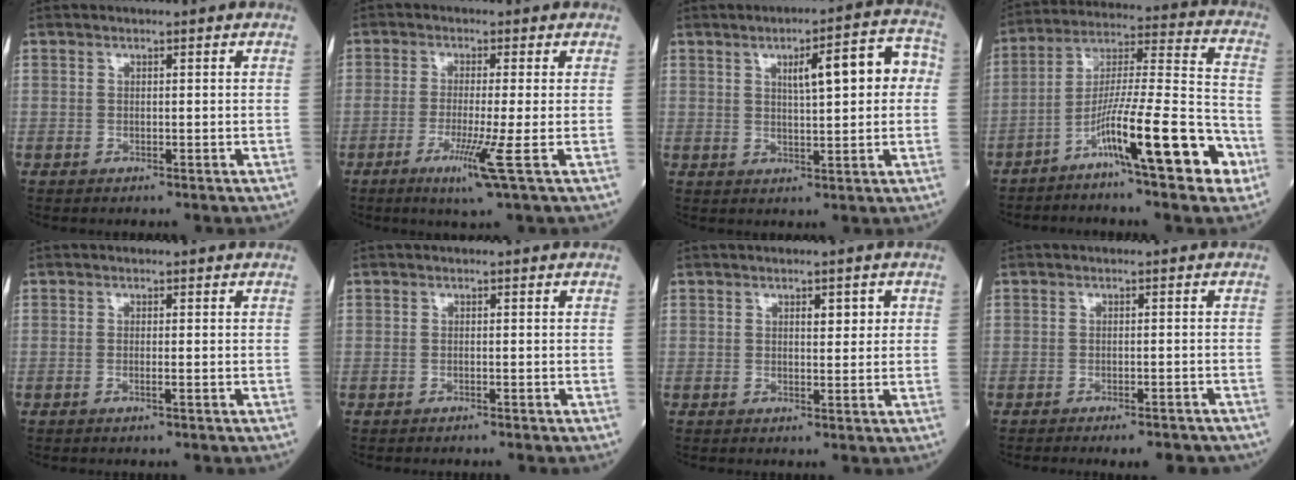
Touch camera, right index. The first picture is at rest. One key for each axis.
{"total": 5.6, "fx": -2.2, "fy": -1.4, "fz": 5.0, "tx": -0.094, "ty": -0.020, "tz": -0.041}
{"total": 9.2, "fx": 1.9, "fy": 1.9, "fz": 8.8, "tx": -0.122, "ty": 0.029, "tz": 0.027}
{"total": 15.9, "fx": -8.1, "fy": 1.2, "fz": 13.5, "tx": -0.226, "ty": 0.007, "tz": -0.137}
{"total": 0.6, "fx": -0.3, "fy": -0.1, "fz": 0.6, "tx": -0.013, "ty": 0.001, "tz": -0.003}
{"total": 1.1, "fx": -1.0, "fy": -0.1, "fz": 0.4, "tx": -0.009, "ty": 0.001, "tz": -0.014}
{"total": 2.3, "fx": 0.8, "fy": 1.0, "fz": 1.9, "tx": -0.023, "ty": 0.001, "tz": 0.011}
{"total": 5.7, "fx": -5.0, "fy": 1.2, "fz": 2.5, "tx": -0.019, "ty": -0.001, "tz": -0.064}